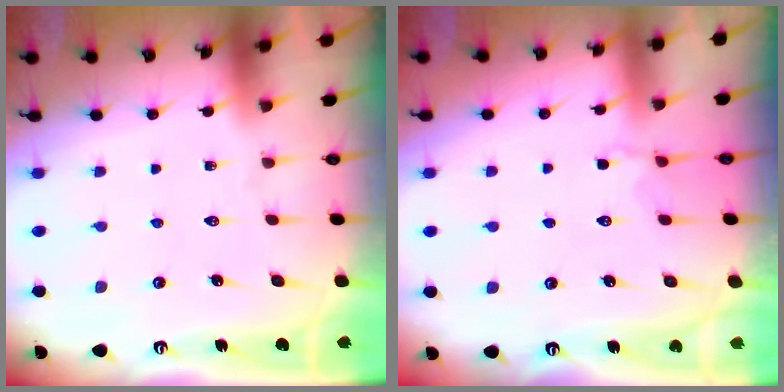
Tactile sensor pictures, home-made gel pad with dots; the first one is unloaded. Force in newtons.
{"total": 3.1, "press": 2.6, "slide": 1.6}